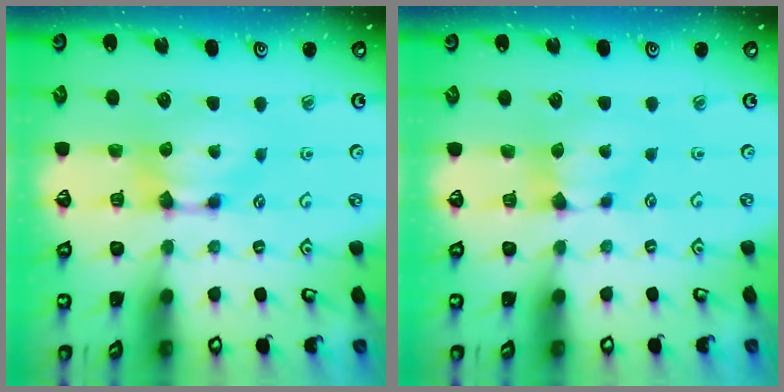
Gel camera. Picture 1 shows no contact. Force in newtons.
{"total": 0.9, "press": 0.8, "slide": 0.5}